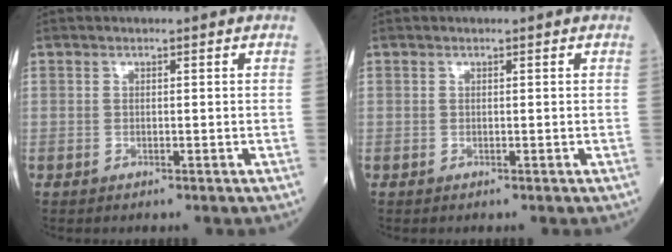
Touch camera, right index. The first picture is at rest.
{"total": 0.0}